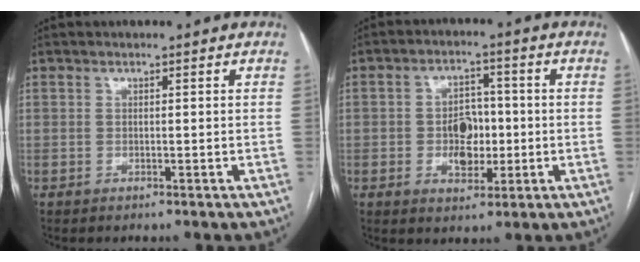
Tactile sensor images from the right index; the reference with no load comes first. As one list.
[{"total": 6.5, "force": [-0.8, 4.3, 4.8], "torque": [-0.087, 0.012, -0.005]}]